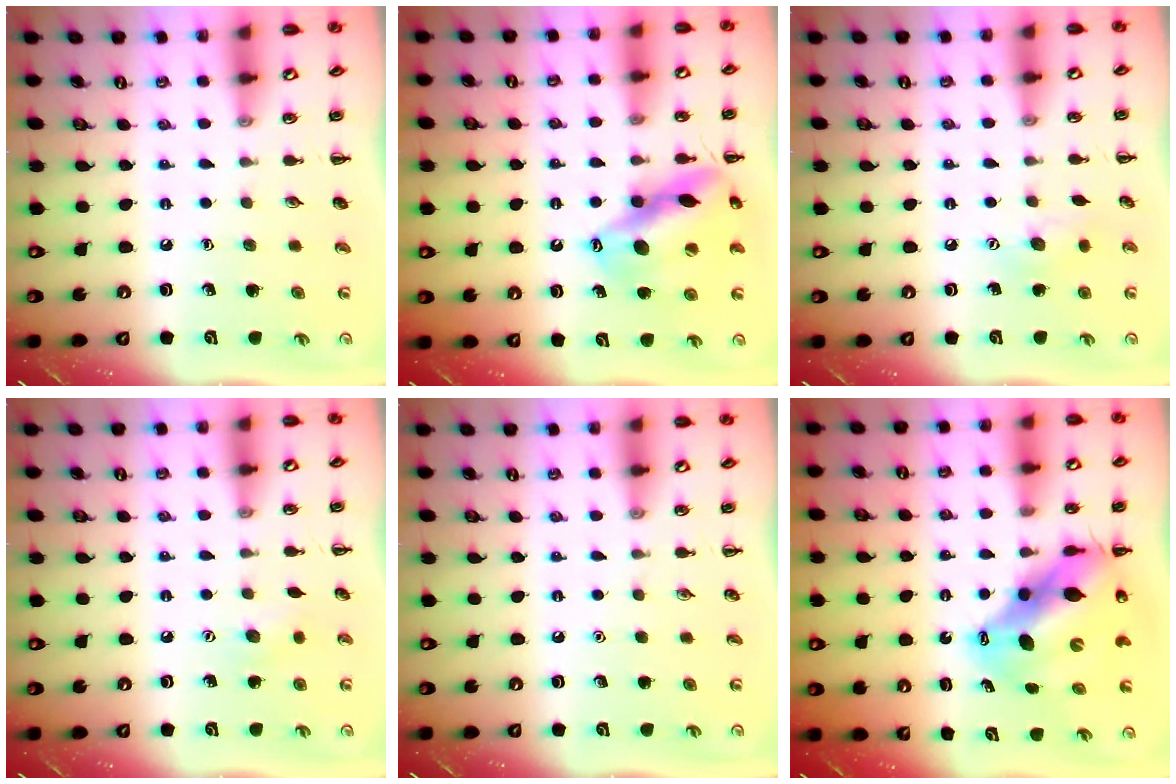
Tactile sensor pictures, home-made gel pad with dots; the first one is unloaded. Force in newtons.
{"total": 16.6, "press": 16.3, "slide": 3.0}
{"total": 7.0, "press": 6.9, "slide": 1.4}
{"total": 5.2, "press": 5.0, "slide": 1.2}
{"total": 0.0}
{"total": 12.6, "press": 12.2, "slide": 3.0}